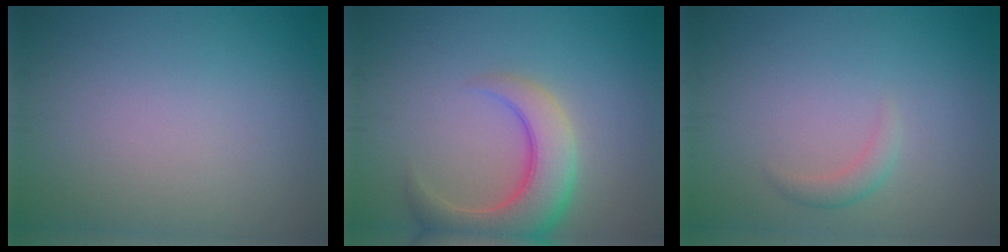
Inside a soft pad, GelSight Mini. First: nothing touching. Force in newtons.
{"total": 6.3, "press": 6.3, "slide": 0.6}
{"total": 1.2, "press": 1.2, "slide": 0.1}